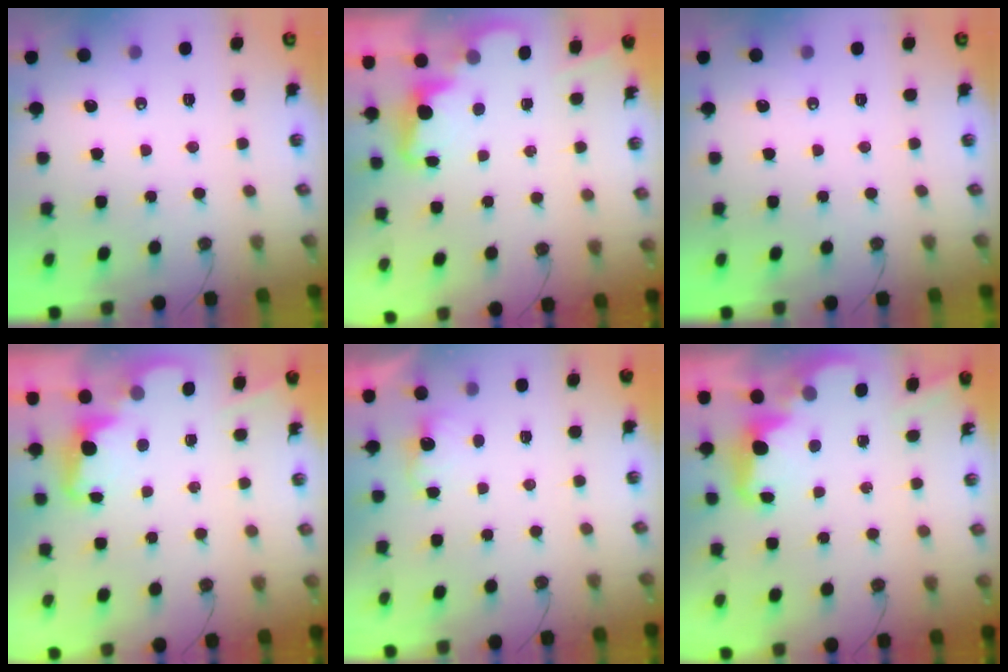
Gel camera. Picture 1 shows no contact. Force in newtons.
{"total": 2.5, "press": 2.4, "slide": 0.5}
{"total": 0.0}
{"total": 2.3, "press": 2.3, "slide": 0.5}
{"total": 2.2, "press": 2.1, "slide": 0.8}
{"total": 2.4, "press": 2.4, "slide": 0.5}